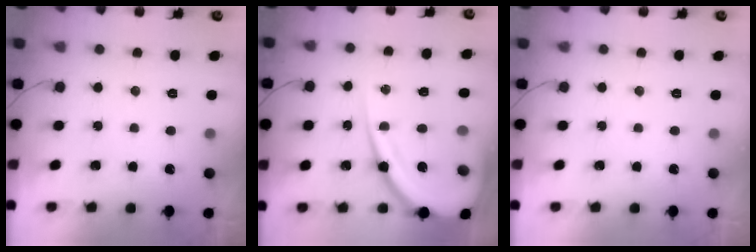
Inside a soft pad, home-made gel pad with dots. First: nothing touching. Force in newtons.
{"total": 19.7, "press": 19.6, "slide": 1.7}
{"total": 0.0}